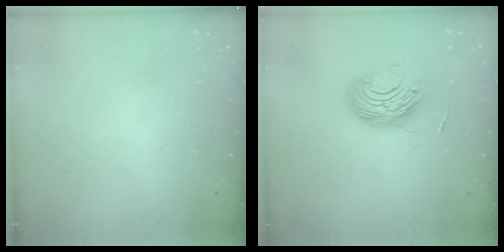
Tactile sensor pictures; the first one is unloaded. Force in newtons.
{"total": 9.6, "press": 9.5, "slide": 1.2}